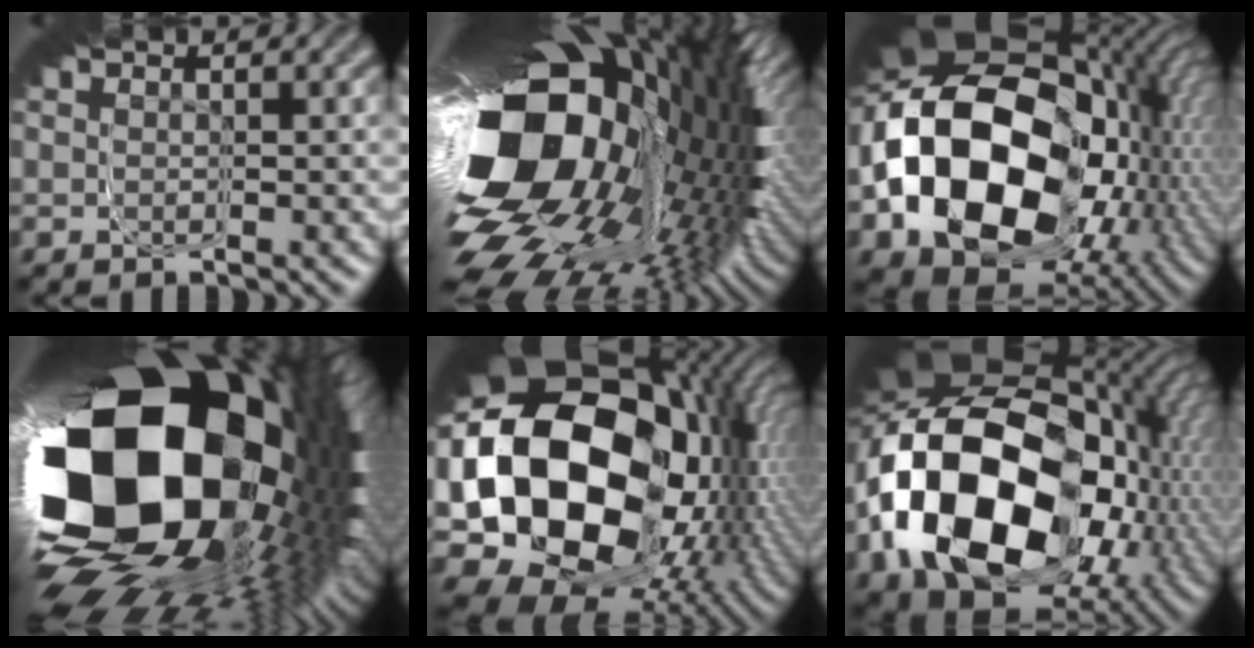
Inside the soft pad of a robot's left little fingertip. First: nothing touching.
{"total": 32.6, "force": [-0.1, 14.9, 29.0], "torque": [-0.358, 0.010, -0.010]}
{"total": 22.3, "force": [-1.1, 14.0, 17.3], "torque": [-0.284, -0.005, -0.022]}
{"total": 36.9, "force": [0.0, 18.7, 31.8], "torque": [-0.404, 0.023, -0.011]}
{"total": 24.8, "force": [-0.9, 15.5, 19.3], "torque": [-0.303, -0.013, -0.015]}
{"total": 20.1, "force": [-0.6, 10.9, 16.9], "torque": [-0.268, 0.005, -0.012]}